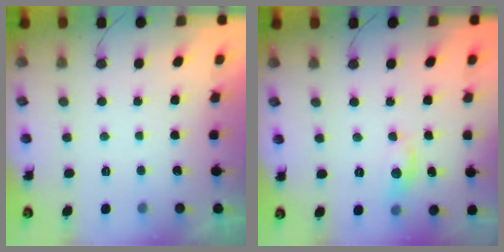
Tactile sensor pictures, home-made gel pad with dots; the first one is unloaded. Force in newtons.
{"total": 5.5, "press": 5.5, "slide": 0.4}